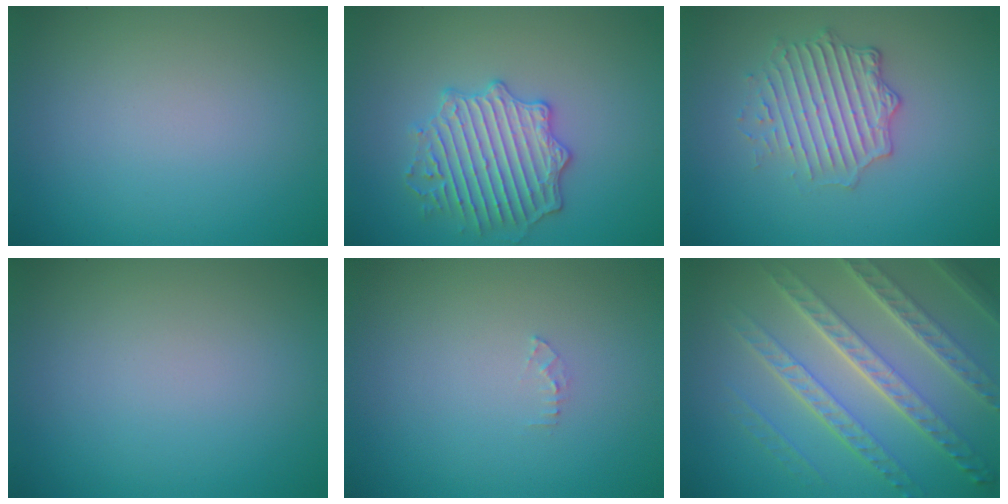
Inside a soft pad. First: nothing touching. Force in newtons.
{"total": 4.1, "press": 4.0, "slide": 0.5}
{"total": 3.7, "press": 3.2, "slide": 1.8}
{"total": 0.0}
{"total": 0.7, "press": 0.7, "slide": 0.1}
{"total": 7.3, "press": 5.3, "slide": 5.1}